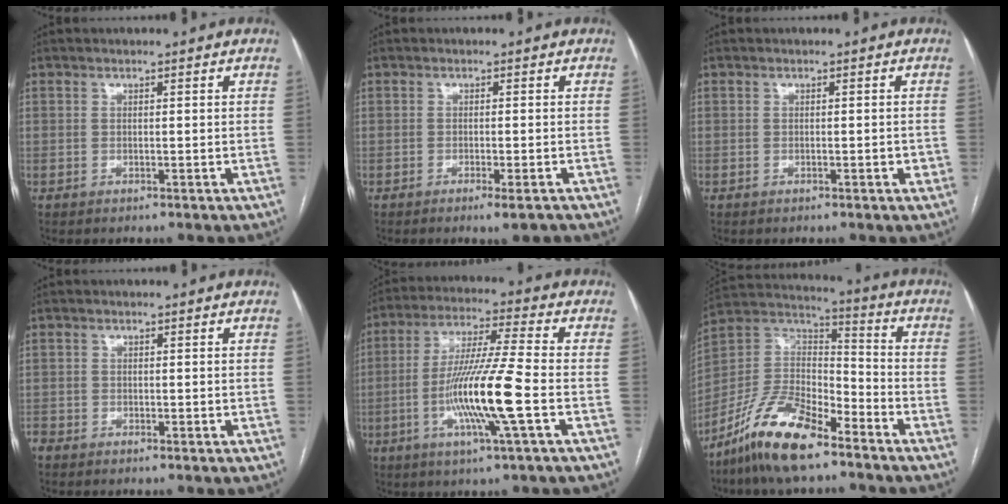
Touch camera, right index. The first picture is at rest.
{"total": 2.6, "force": [-1.7, 0.1, 1.9], "torque": [-0.024, -0.005, -0.024]}
{"total": 1.0, "force": [-0.4, 0.3, 0.9], "torque": [-0.014, 0.000, -0.006]}
{"total": 1.2, "force": [-0.9, 0.7, 0.1], "torque": [-0.005, 0.000, -0.017]}
{"total": 13.2, "force": [-3.6, -0.8, 12.7], "torque": [-0.250, -0.010, -0.073]}
{"total": 14.5, "force": [-10.5, 4.3, 9.0], "torque": [-0.182, 0.014, -0.200]}